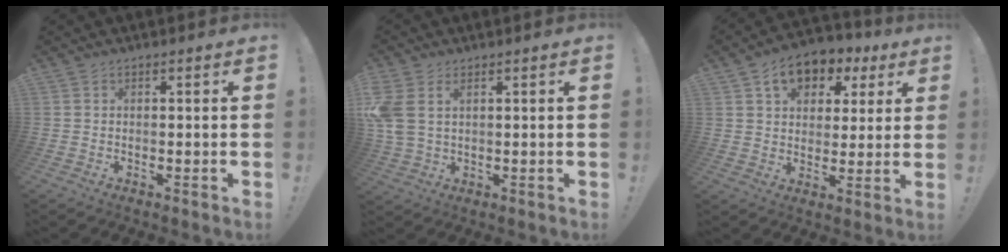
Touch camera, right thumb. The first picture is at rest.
{"total": 6.3, "force": [2.3, 4.0, 4.3], "torque": [-0.099, -0.010, 0.048]}
{"total": 10.5, "force": [5.3, 7.6, 4.9], "torque": [-0.075, -0.021, 0.102]}